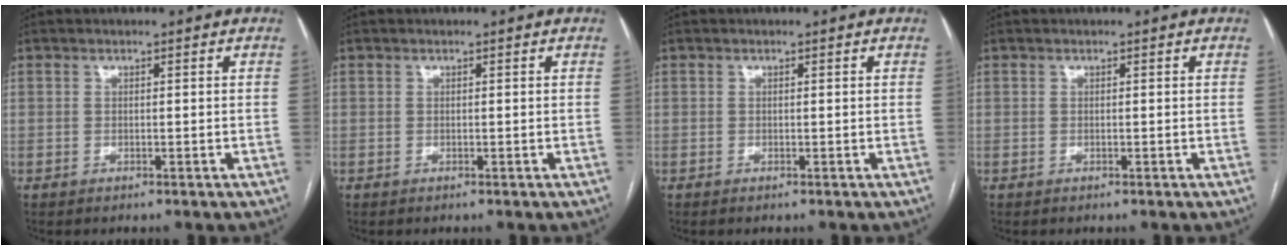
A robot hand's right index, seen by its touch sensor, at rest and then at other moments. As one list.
[{"total": 0.0}, {"total": 0.0}, {"total": 0.0}]